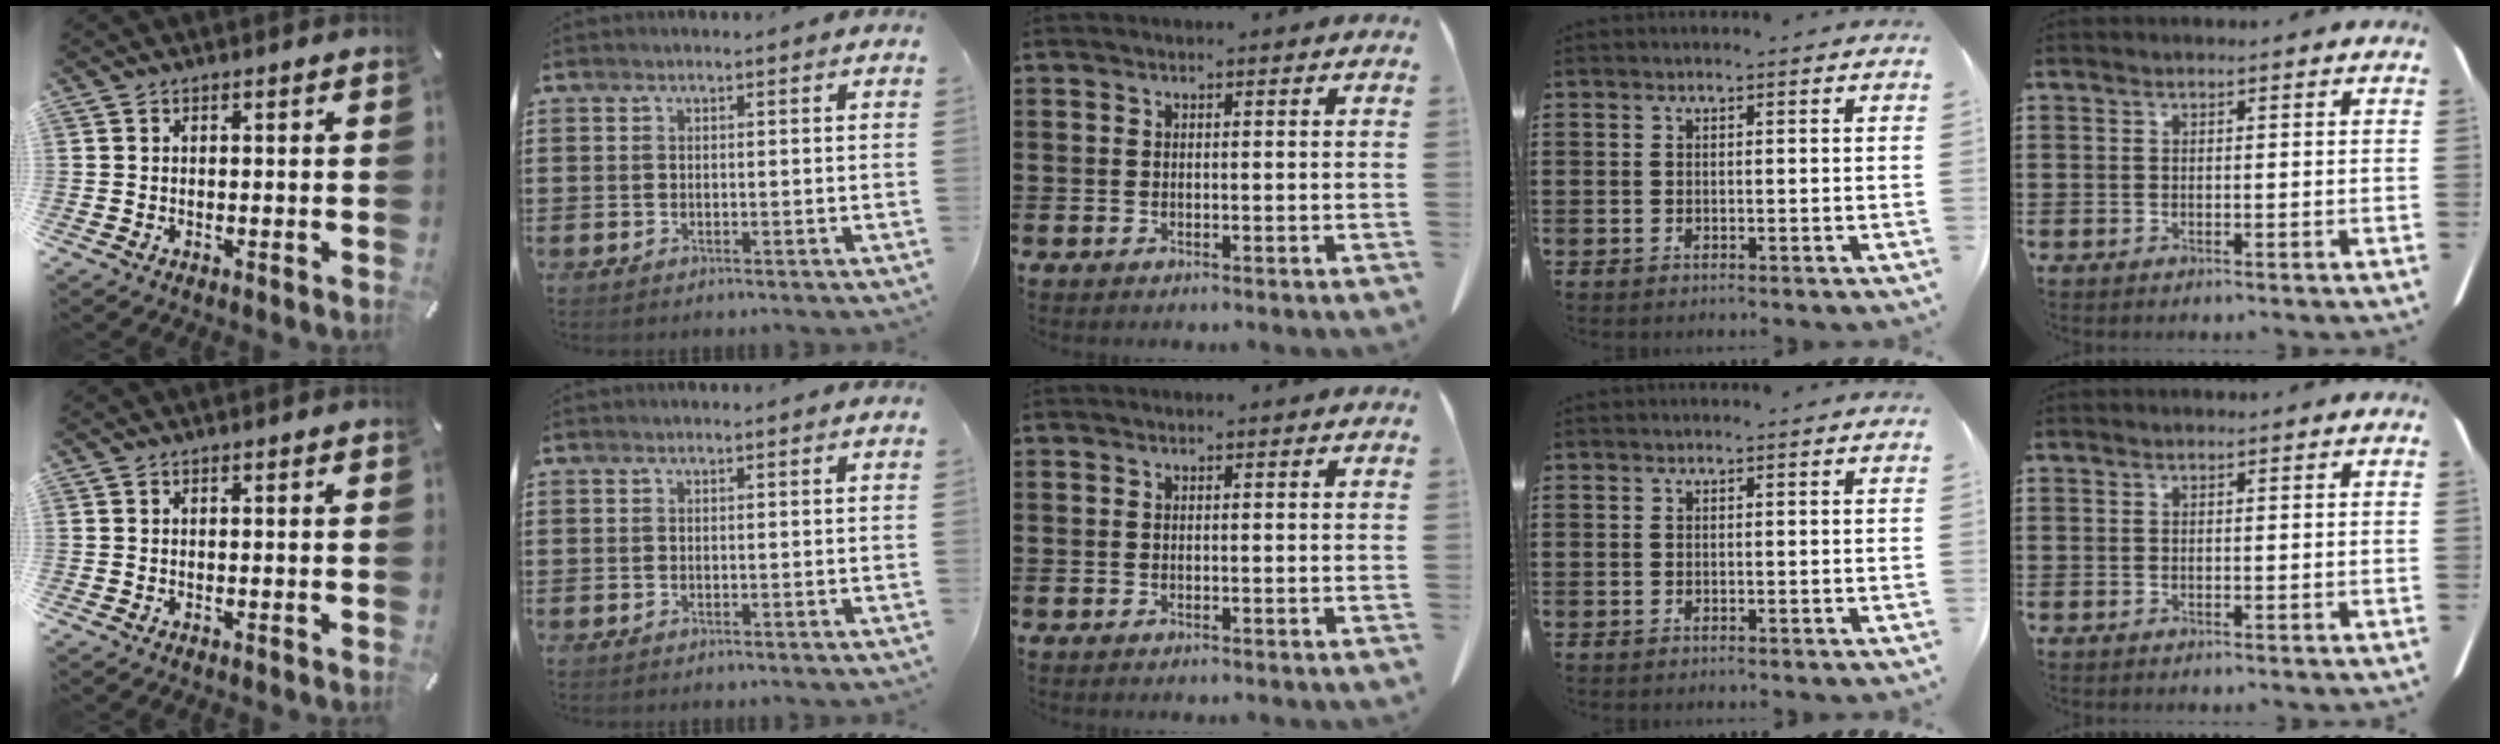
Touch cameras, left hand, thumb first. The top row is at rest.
{}